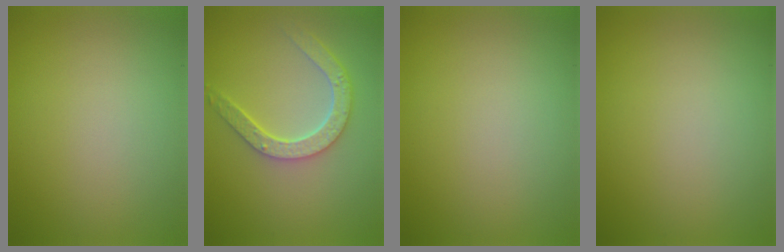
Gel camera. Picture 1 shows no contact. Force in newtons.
{"total": 4.5, "press": 3.6, "slide": 2.7}
{"total": 0.0}
{"total": 0.0}